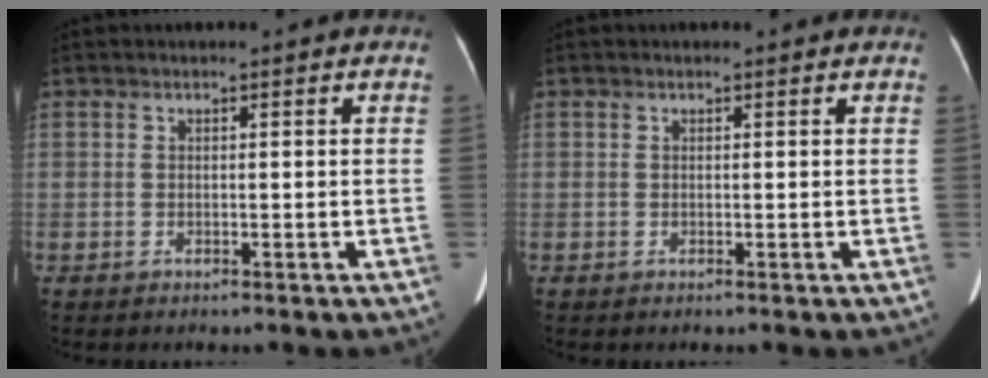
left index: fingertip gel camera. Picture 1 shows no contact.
{"total": 1.2, "force": [1.1, 0.3, 0.3], "torque": [-0.011, 0.007, 0.008]}